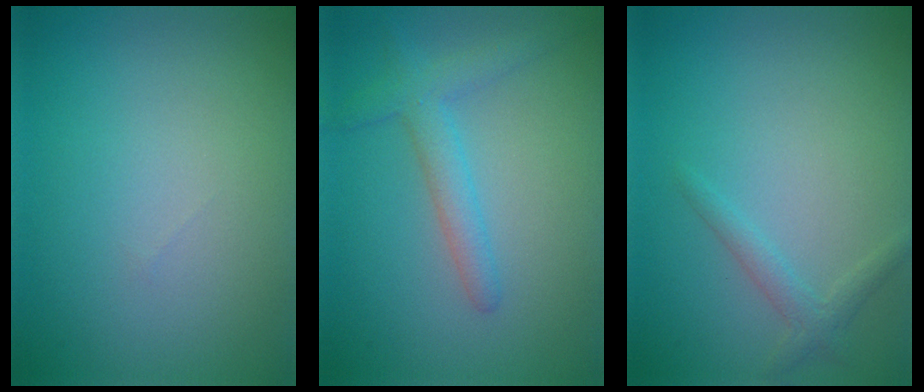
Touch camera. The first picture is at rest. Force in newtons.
{"total": 2.8, "press": 2.8, "slide": 0.3}
{"total": 1.5, "press": 1.5, "slide": 0.1}